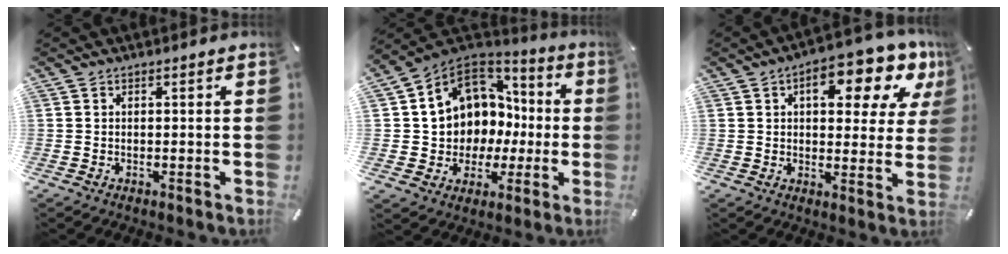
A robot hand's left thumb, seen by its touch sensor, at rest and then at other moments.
{"total": 10.5, "force": [3.2, 9.6, 2.9], "torque": [-0.072, -0.037, 0.072]}
{"total": 13.8, "force": [6.5, 6.8, 10.0], "torque": [-0.118, -0.033, 0.103]}